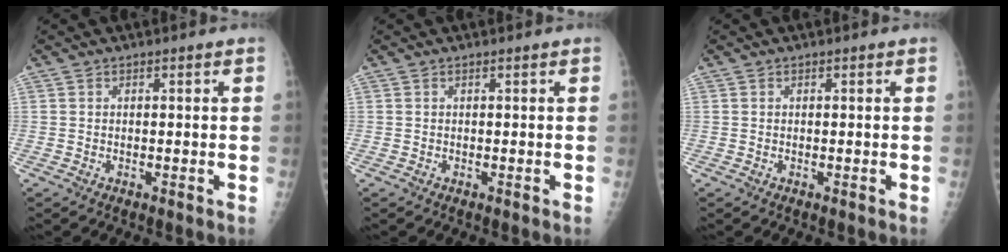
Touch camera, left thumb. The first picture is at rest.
{"total": 0.0}
{"total": 0.0}